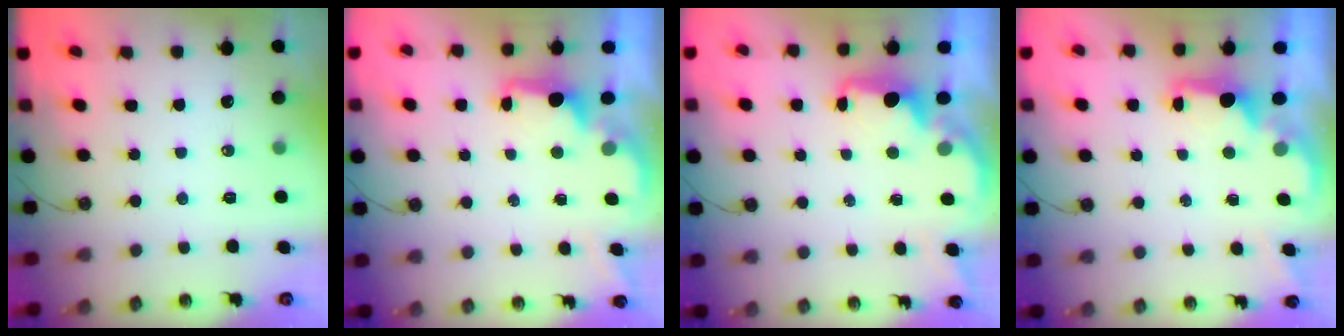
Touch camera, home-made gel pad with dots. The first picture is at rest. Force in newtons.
{"total": 1.7, "press": 1.5, "slide": 0.7}
{"total": 2.1, "press": 2.0, "slide": 0.8}
{"total": 1.8, "press": 1.6, "slide": 0.7}